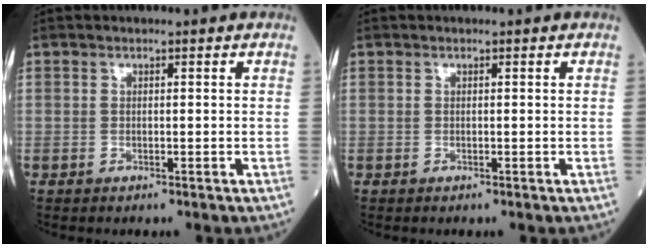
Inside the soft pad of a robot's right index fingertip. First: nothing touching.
{"total": 0.0}